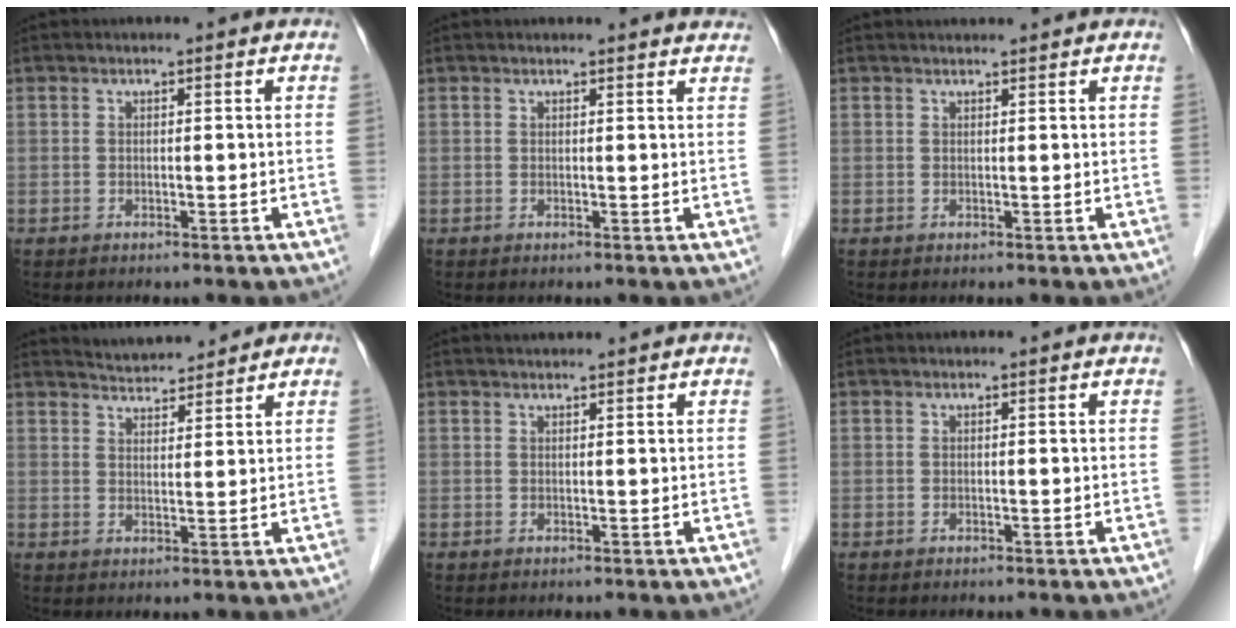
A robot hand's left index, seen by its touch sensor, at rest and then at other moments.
{"total": 4.9, "force": [4.8, 0.7, 0.8], "torque": [-0.003, 0.007, 0.035]}
{"total": 1.8, "force": [1.7, 0.1, 0.5], "torque": [-0.008, 0.018, 0.028]}
{"total": 6.1, "force": [5.8, 1.4, 1.1], "torque": [-0.018, 0.019, 0.090]}
{"total": 2.1, "force": [2.0, 0.0, 0.6], "torque": [-0.007, 0.022, 0.034]}
{"total": 0.0}